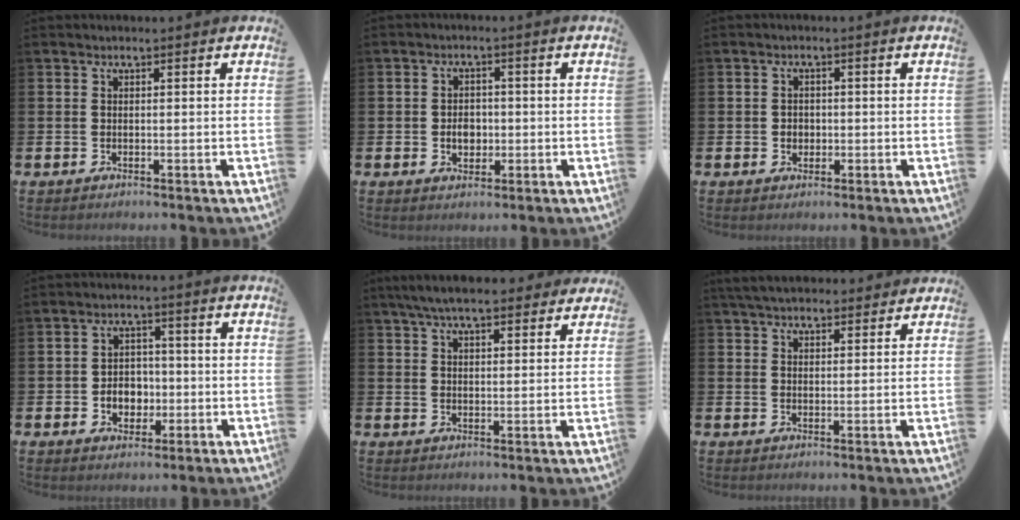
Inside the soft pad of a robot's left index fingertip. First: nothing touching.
{"total": 3.2, "force": [-0.4, 2.4, 2.0], "torque": [-0.014, -0.004, -0.016]}
{"total": 1.7, "force": [0.0, 1.6, 0.6], "torque": [-0.001, 0.004, -0.006]}
{"total": 3.9, "force": [-1.0, 3.3, 1.8], "torque": [-0.032, 0.004, -0.026]}
{"total": 6.0, "force": [5.5, 1.2, 2.3], "torque": [-0.052, -0.012, 0.099]}
{"total": 4.4, "force": [4.1, 1.2, 1.0], "torque": [-0.025, -0.011, 0.076]}